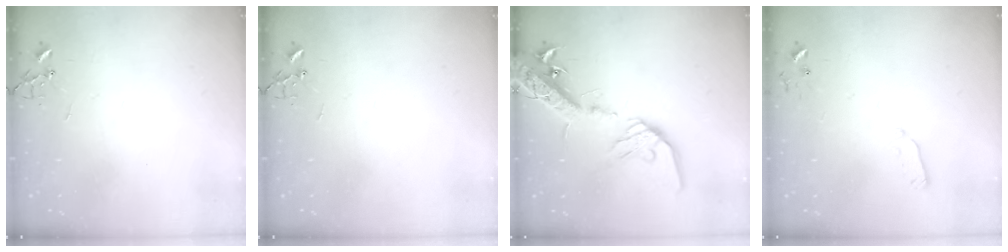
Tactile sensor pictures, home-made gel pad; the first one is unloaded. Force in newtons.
{"total": 0.0}
{"total": 19.7, "press": 19.2, "slide": 4.1}
{"total": 4.6, "press": 4.5, "slide": 0.9}